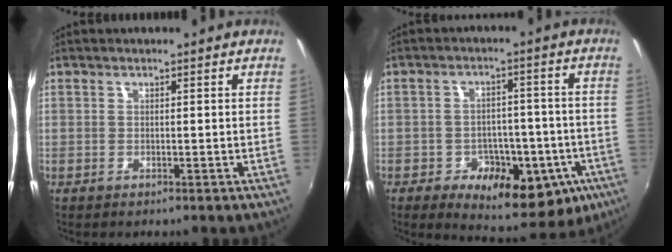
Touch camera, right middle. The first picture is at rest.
{"total": 16.0, "force": [-6.8, 10.2, 10.3], "torque": [-0.169, -0.007, -0.079]}